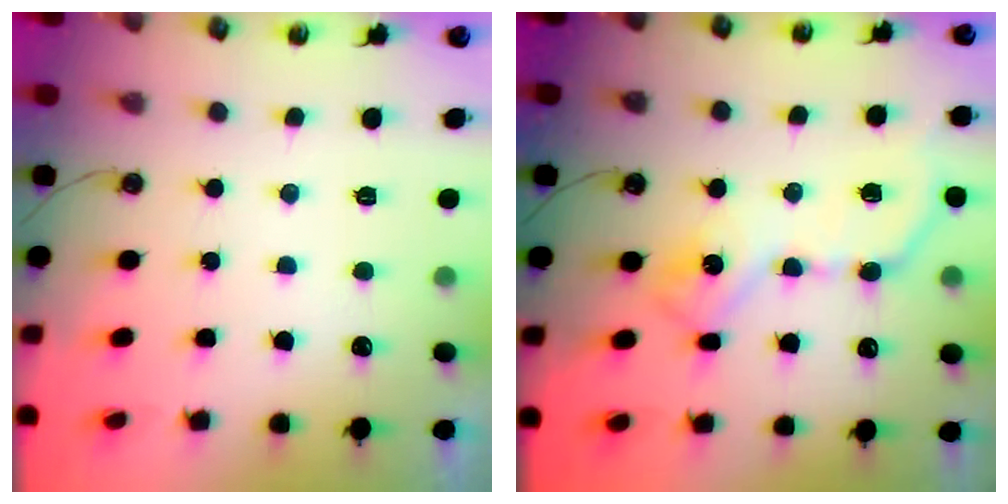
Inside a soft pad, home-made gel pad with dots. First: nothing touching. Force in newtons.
{"total": 11.9, "press": 11.8, "slide": 0.2}